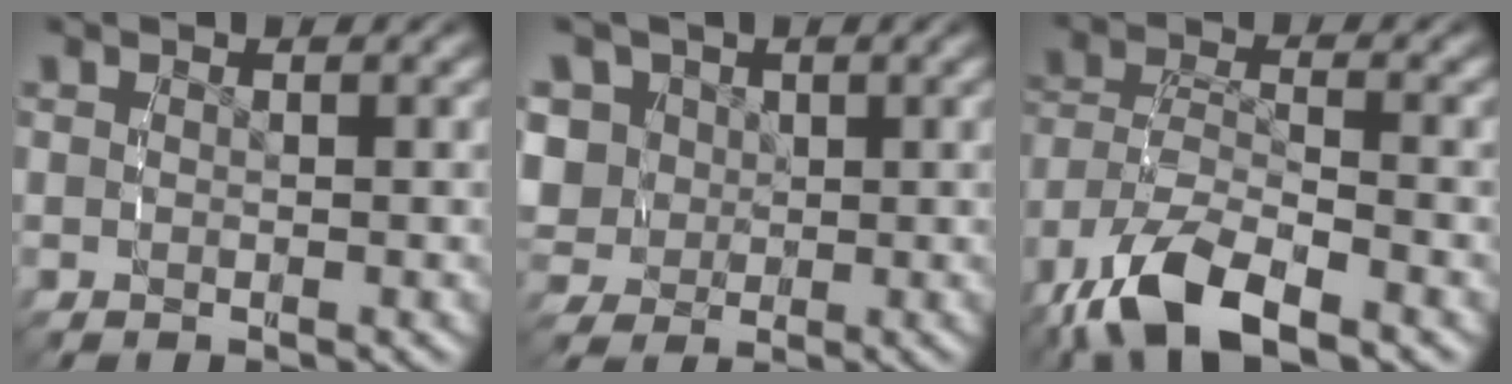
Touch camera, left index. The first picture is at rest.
{"total": 10.1, "force": [1.3, 9.0, 4.5], "torque": [-0.117, -0.019, 0.018]}
{"total": 7.0, "force": [-3.7, 3.5, 4.7], "torque": [-0.118, -0.040, -0.046]}